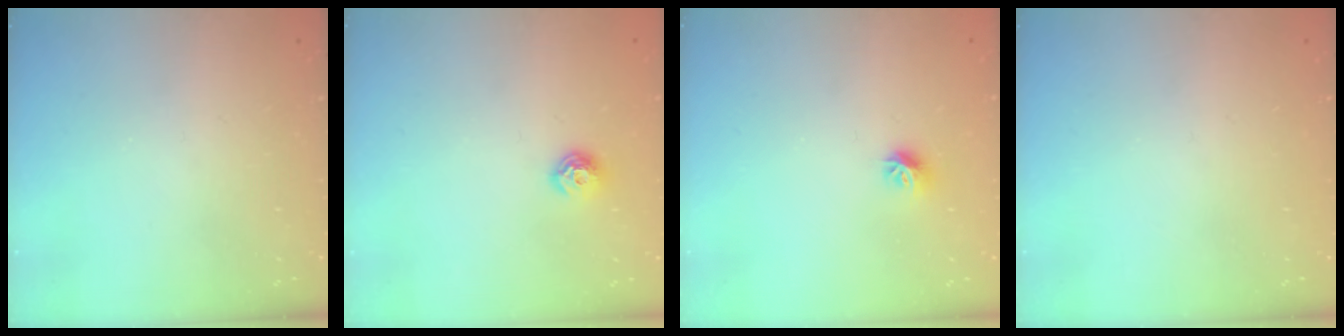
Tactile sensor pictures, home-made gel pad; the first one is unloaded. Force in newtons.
{"total": 8.0, "press": 8.0, "slide": 1.0}
{"total": 7.4, "press": 7.4, "slide": 0.7}
{"total": 0.0}